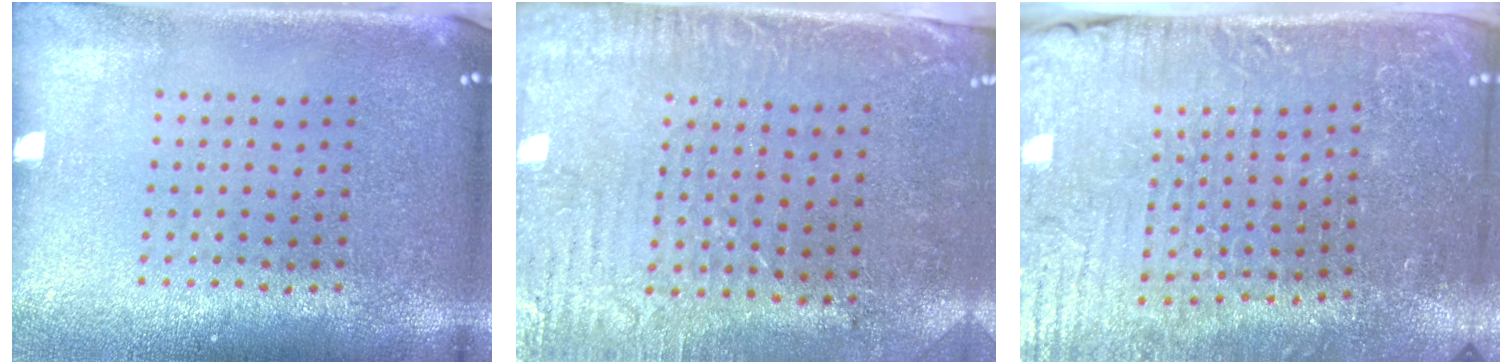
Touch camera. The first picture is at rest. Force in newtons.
{"total": 3.1, "press": 2.6, "slide": 1.7}
{"total": 4.1, "press": 4.1, "slide": 0.5}